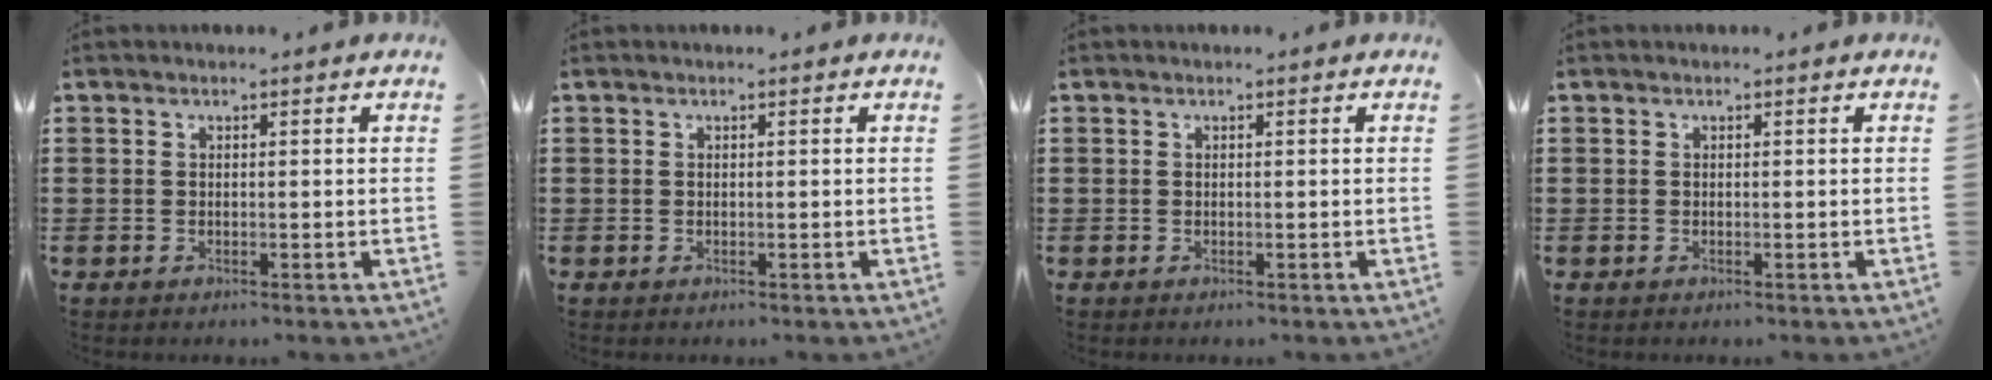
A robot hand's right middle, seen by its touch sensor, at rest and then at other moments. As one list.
[{"total": 0.0}, {"total": 0.0}, {"total": 0.0}]